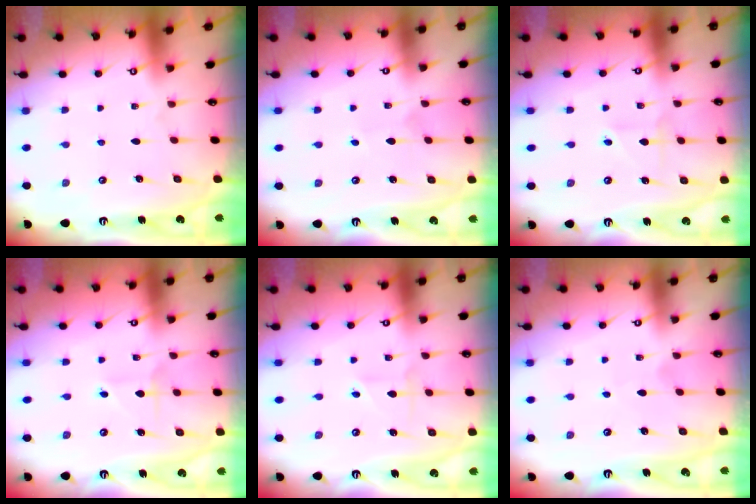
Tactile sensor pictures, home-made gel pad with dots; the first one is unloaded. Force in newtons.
{"total": 1.8, "press": 1.8, "slide": 0.2}
{"total": 2.7, "press": 2.6, "slide": 0.3}
{"total": 2.5, "press": 2.5, "slide": 0.2}
{"total": 2.0, "press": 2.0, "slide": 0.2}
{"total": 2.8, "press": 2.8, "slide": 0.1}